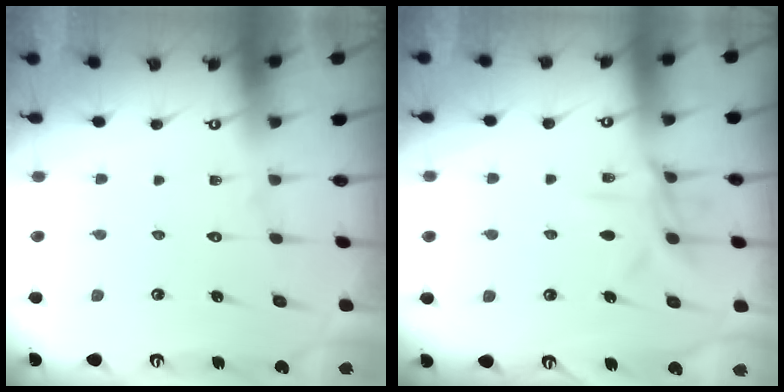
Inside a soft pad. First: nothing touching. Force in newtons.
{"total": 8.8, "press": 8.8, "slide": 0.6}